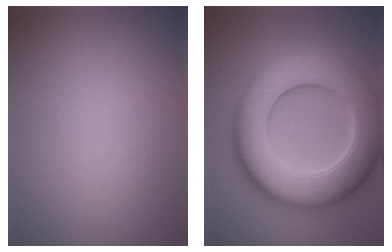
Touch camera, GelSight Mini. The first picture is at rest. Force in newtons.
{"total": 12.5, "press": 12.5, "slide": 0.4}